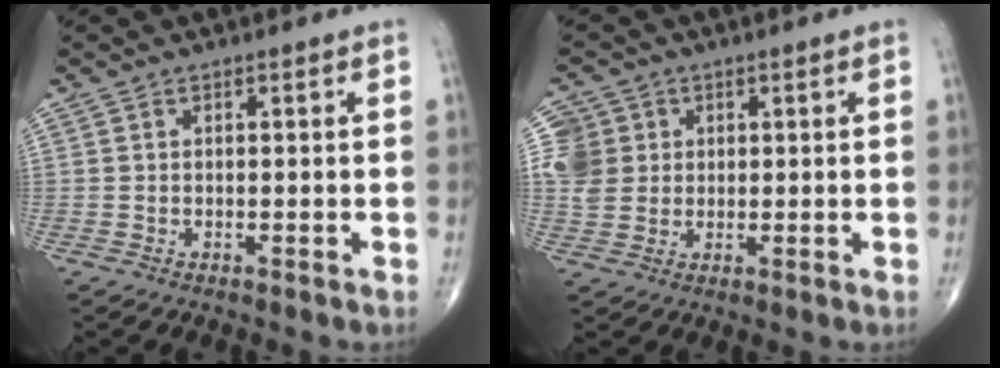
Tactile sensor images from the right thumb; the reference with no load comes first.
{"total": 7.0, "force": [1.7, 6.5, 2.1], "torque": [-0.025, 0.004, 0.032]}